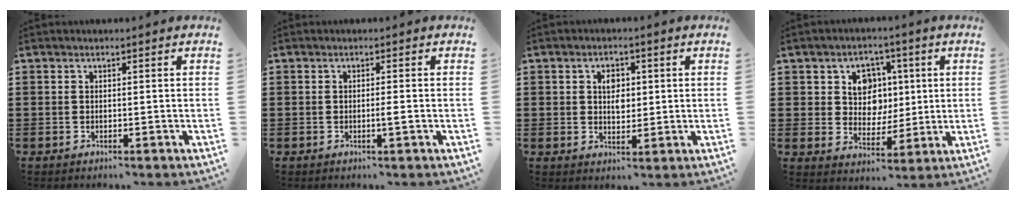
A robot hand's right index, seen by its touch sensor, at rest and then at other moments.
{"total": 1.3, "force": [-0.4, -0.1, 1.3], "torque": [-0.022, -0.004, -0.007]}
{"total": 3.4, "force": [0.7, 2.2, 2.6], "torque": [-0.040, 0.004, 0.007]}
{"total": 6.8, "force": [1.7, 6.0, 2.7], "torque": [-0.064, 0.015, 0.026]}